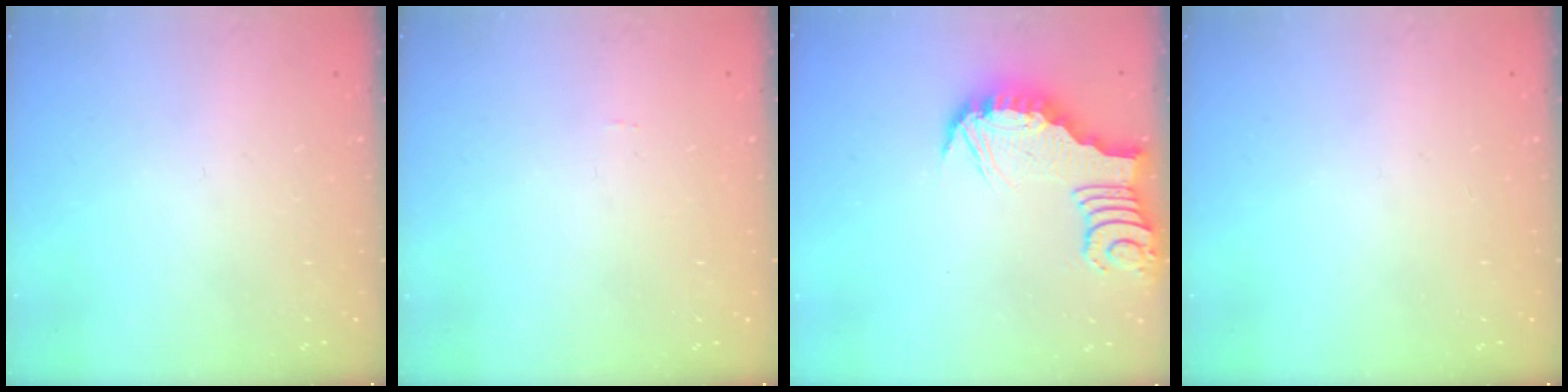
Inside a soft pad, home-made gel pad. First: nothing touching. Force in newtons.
{"total": 1.0, "press": 1.0, "slide": 0.0}
{"total": 3.3, "press": 3.3, "slide": 0.1}
{"total": 0.0}